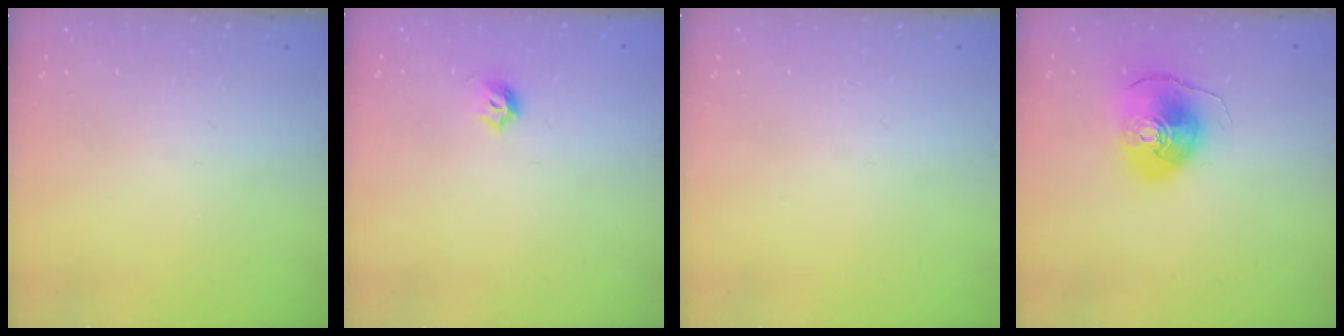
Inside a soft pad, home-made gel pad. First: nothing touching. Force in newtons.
{"total": 5.0, "press": 4.9, "slide": 0.7}
{"total": 0.0}
{"total": 10.3, "press": 10.2, "slide": 1.5}